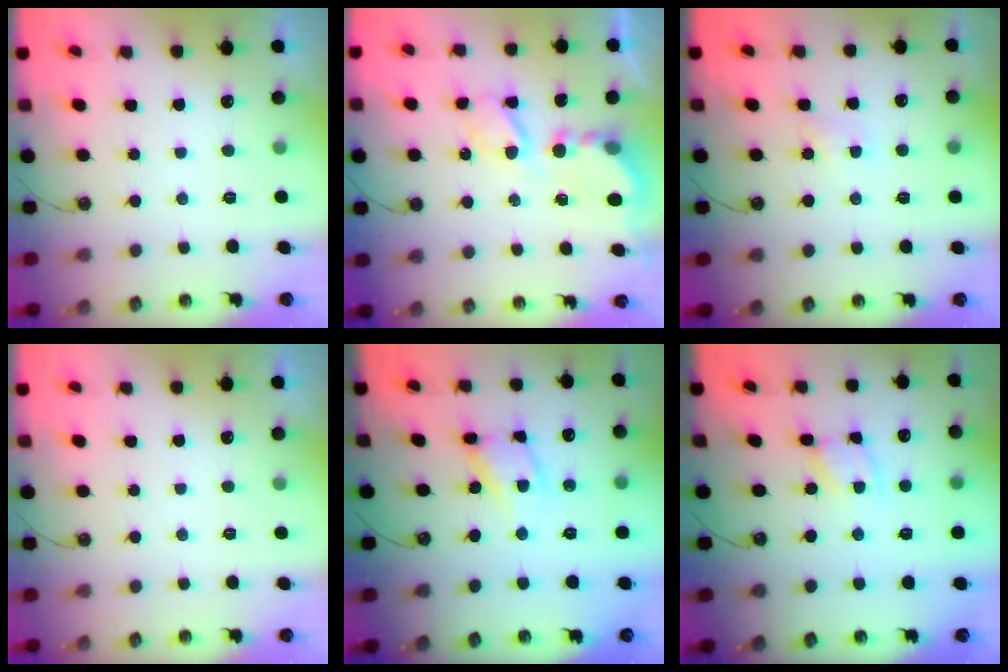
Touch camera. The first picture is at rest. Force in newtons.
{"total": 6.6, "press": 6.5, "slide": 0.6}
{"total": 5.4, "press": 5.4, "slide": 0.6}
{"total": 0.0}
{"total": 12.7, "press": 12.6, "slide": 1.4}
{"total": 3.6, "press": 3.6, "slide": 0.2}